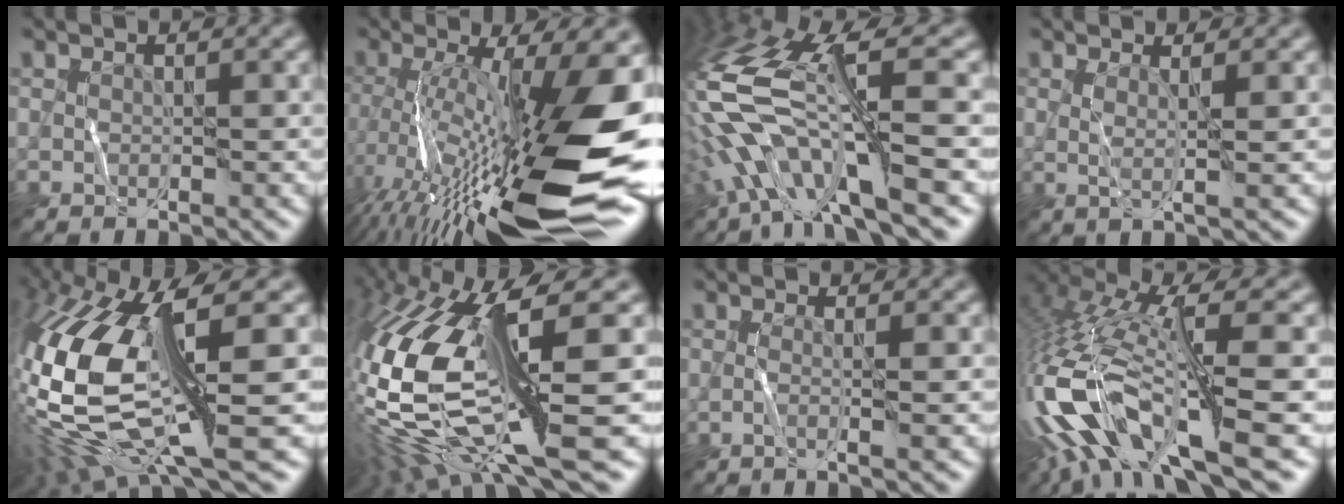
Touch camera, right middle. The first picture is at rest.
{"total": 17.1, "force": [-4.4, 4.3, 15.9], "torque": [-0.281, 0.007, -0.073]}
{"total": 12.7, "force": [-2.8, 3.8, 11.8], "torque": [-0.253, 0.010, -0.042]}
{"total": 1.5, "force": [0.1, 0.1, 1.5], "torque": [-0.034, -0.002, 0.006]}
{"total": 14.7, "force": [-0.4, 5.2, 13.8], "torque": [-0.321, -0.009, 0.013]}
{"total": 16.1, "force": [-0.8, 4.3, 15.5], "torque": [-0.341, -0.013, 0.012]}
{"total": 1.5, "force": [-0.4, 0.3, 1.4], "torque": [-0.020, 0.004, -0.018]}
{"total": 13.7, "force": [-4.5, 4.5, 12.2], "torque": [-0.270, 0.015, -0.063]}